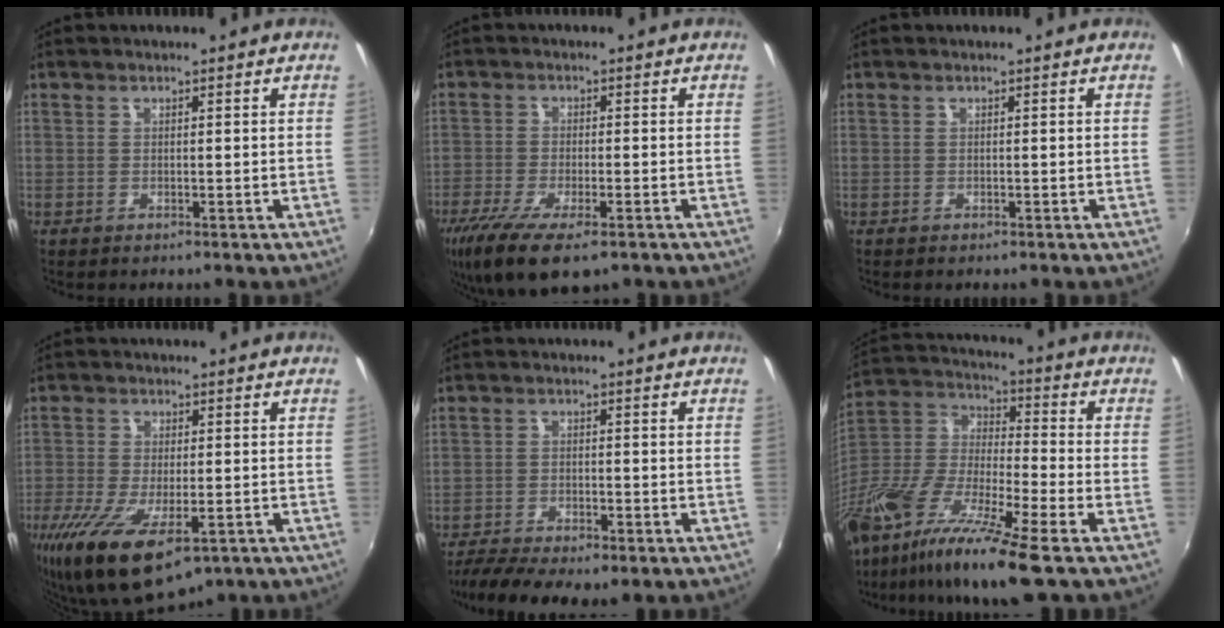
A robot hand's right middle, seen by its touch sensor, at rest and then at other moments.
{"total": 12.8, "force": [-8.2, 4.2, 9.0], "torque": [-0.194, -0.048, -0.140]}
{"total": 0.0}
{"total": 14.5, "force": [-7.6, 5.8, 11.0], "torque": [-0.233, -0.059, -0.120]}
{"total": 9.4, "force": [-7.4, 2.3, 5.3], "torque": [-0.125, -0.031, -0.122]}
{"total": 22.3, "force": [-14.0, 3.9, 16.9], "torque": [-0.328, -0.032, -0.273]}